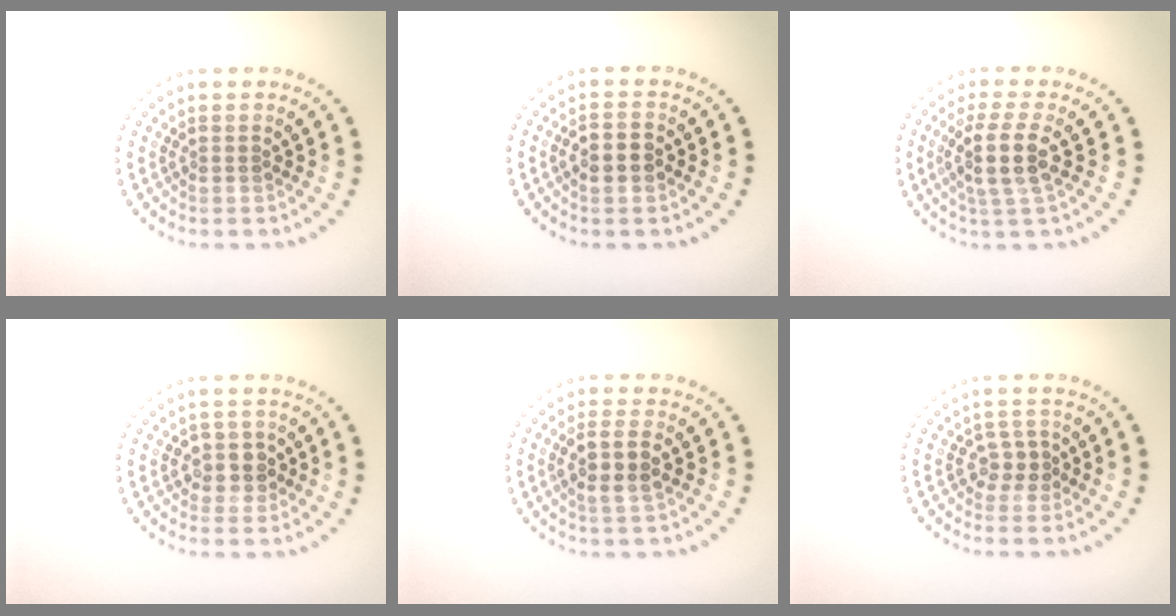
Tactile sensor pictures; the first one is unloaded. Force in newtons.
{"total": 2.9, "press": 2.9, "slide": 0.3}
{"total": 3.5, "press": 3.0, "slide": 1.8}
{"total": 2.1, "press": 2.0, "slide": 0.7}
{"total": 3.1, "press": 2.9, "slide": 1.2}
{"total": 1.7, "press": 1.6, "slide": 0.6}